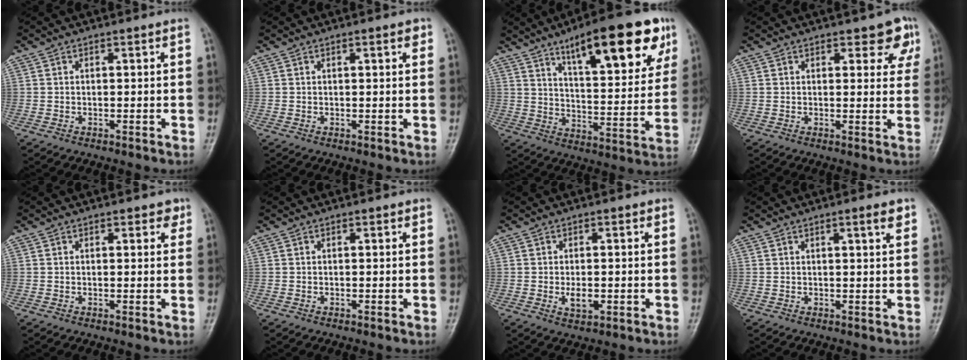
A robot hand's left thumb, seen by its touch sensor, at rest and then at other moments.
{"total": 1.3, "force": [0.7, 0.3, 1.0], "torque": [-0.012, 0.001, 0.010]}
{"total": 21.4, "force": [12.0, 6.6, 16.4], "torque": [-0.197, -0.037, 0.182]}
{"total": 5.2, "force": [3.1, 2.6, 3.2], "torque": [-0.001, -0.011, 0.034]}
{"total": 1.9, "force": [1.2, 1.0, 1.0], "torque": [0.002, -0.002, 0.012]}
{"total": 0.0}
{"total": 3.2, "force": [-0.6, 1.9, 2.5], "torque": [-0.037, -0.002, -0.005]}
{"total": 2.4, "force": [1.4, 0.1, 1.9], "torque": [-0.025, -0.006, 0.021]}